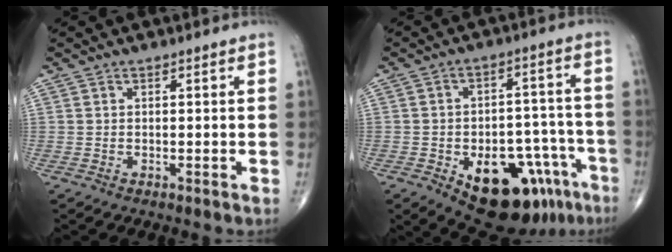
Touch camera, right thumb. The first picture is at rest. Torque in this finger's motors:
{"motor_torque": [1.49, 1.80, 1.23, -0.88, 0.33]}